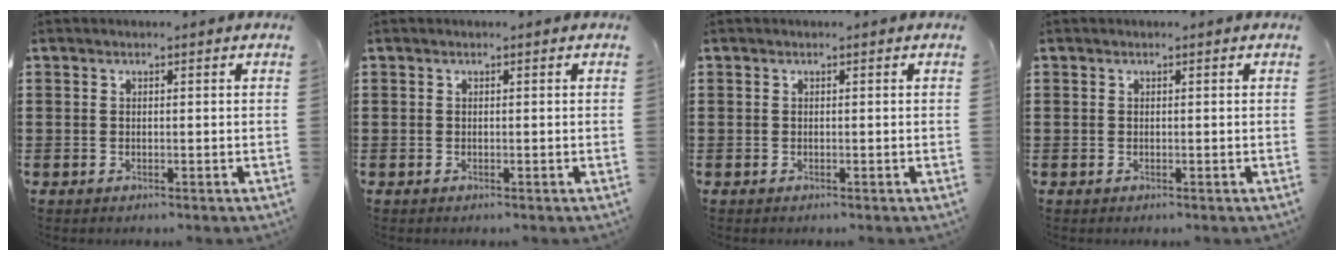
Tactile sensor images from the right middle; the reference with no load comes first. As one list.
[{"total": 0.0}, {"total": 0.0}, {"total": 0.0}]